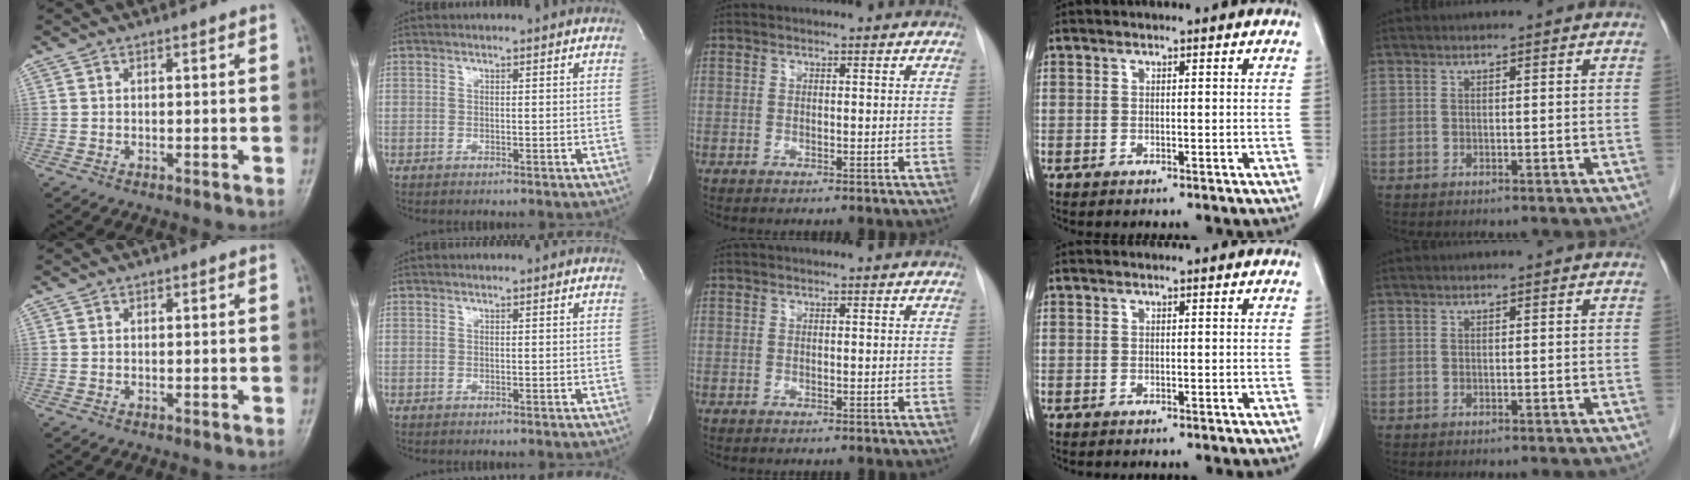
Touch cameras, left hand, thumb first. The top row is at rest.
{}